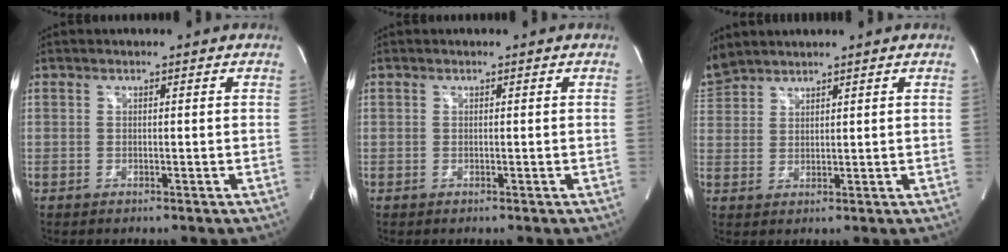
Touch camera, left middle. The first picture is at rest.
{"total": 0.0}
{"total": 4.4, "force": [4.2, 1.0, 0.3], "torque": [-0.019, 0.020, 0.090]}